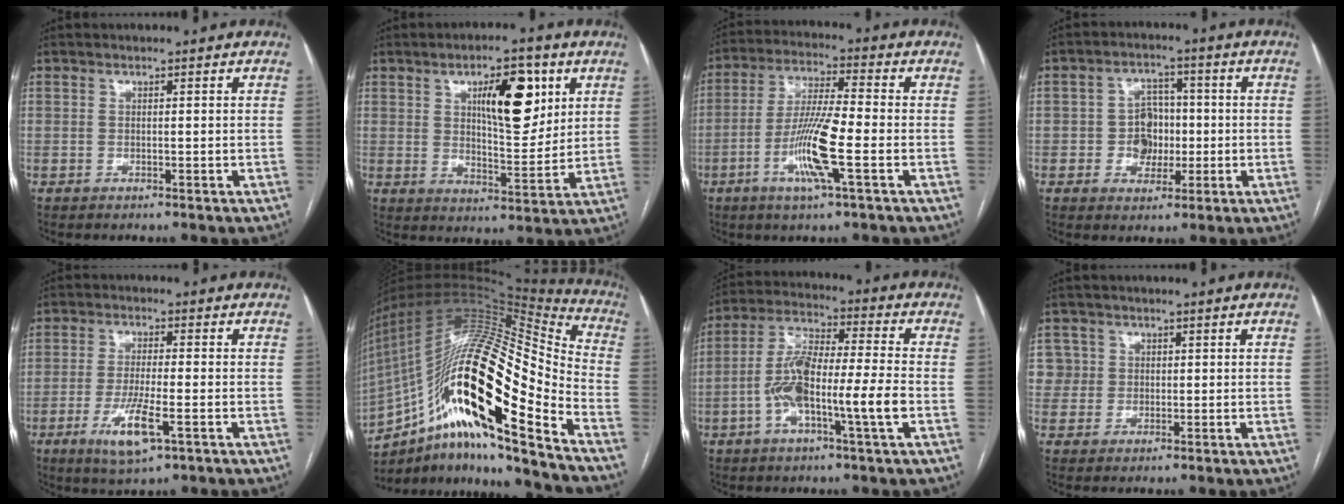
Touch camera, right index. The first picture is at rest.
{"total": 11.3, "force": [4.5, 3.8, 9.7], "torque": [-0.149, 0.004, 0.074]}
{"total": 10.8, "force": [-3.5, 0.4, 10.2], "torque": [-0.206, -0.007, -0.068]}
{"total": 5.7, "force": [-0.8, 4.9, 2.9], "torque": [-0.048, 0.020, -0.006]}
{"total": 7.6, "force": [-3.1, 1.2, 6.8], "torque": [-0.135, -0.016, -0.052]}
{"total": 29.3, "force": [-13.9, 5.2, 25.3], "torque": [-0.427, 0.007, -0.238]}
{"total": 12.3, "force": [-3.4, 1.1, 11.7], "torque": [-0.233, 0.012, -0.065]}
{"total": 3.8, "force": [0.7, 3.7, -0.1], "torque": [0.018, 0.016, 0.017]}